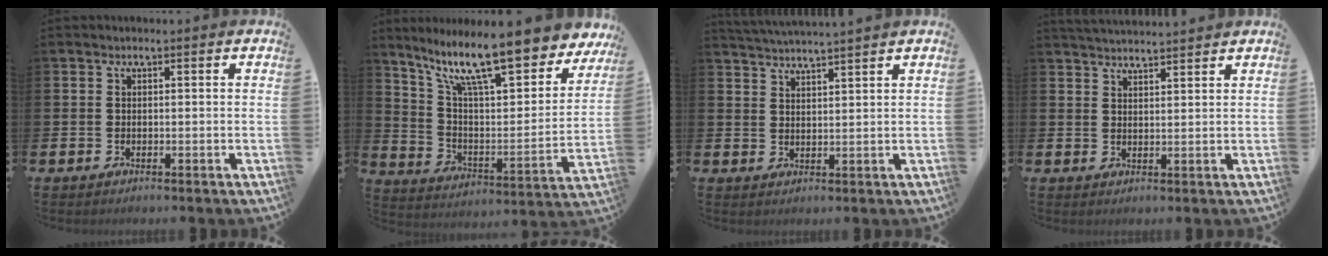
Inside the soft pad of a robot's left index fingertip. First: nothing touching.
{"total": 14.6, "force": [11.7, 3.1, 8.2], "torque": [-0.174, -0.079, 0.198]}
{"total": 3.3, "force": [3.2, -0.8, -0.2], "torque": [-0.003, -0.016, 0.057]}
{"total": 3.2, "force": [3.2, 0.0, 0.0], "torque": [-0.002, -0.019, 0.059]}